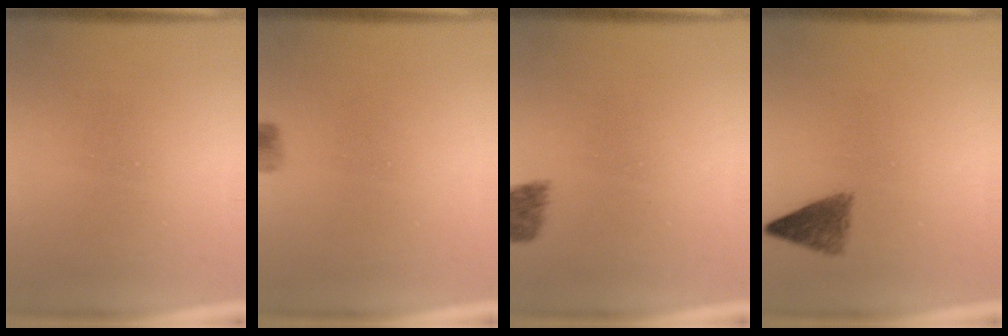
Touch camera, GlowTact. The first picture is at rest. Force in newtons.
{"total": 2.4}
{"total": 2.3}
{"total": 3.3}